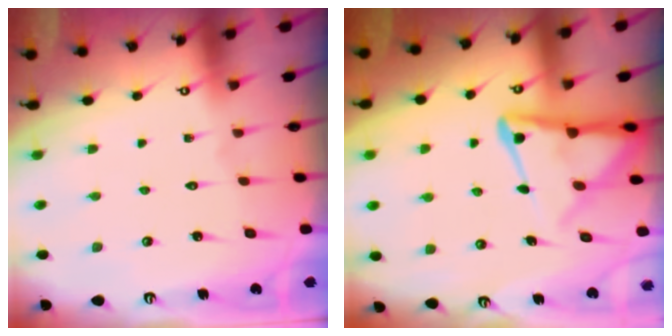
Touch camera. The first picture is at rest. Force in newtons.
{"total": 11.1, "press": 11.1, "slide": 1.1}